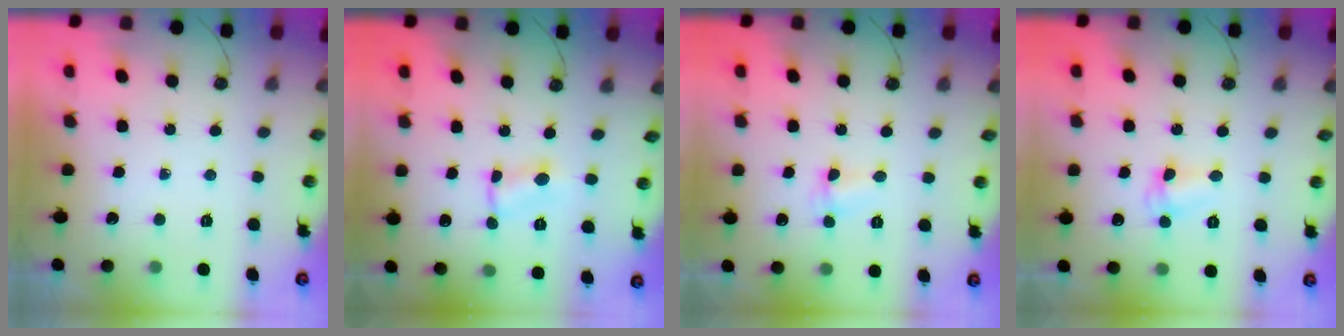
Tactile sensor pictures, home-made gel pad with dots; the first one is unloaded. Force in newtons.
{"total": 1.6, "press": 1.6, "slide": 0.3}
{"total": 1.7, "press": 1.6, "slide": 0.6}
{"total": 3.2, "press": 3.2, "slide": 0.2}